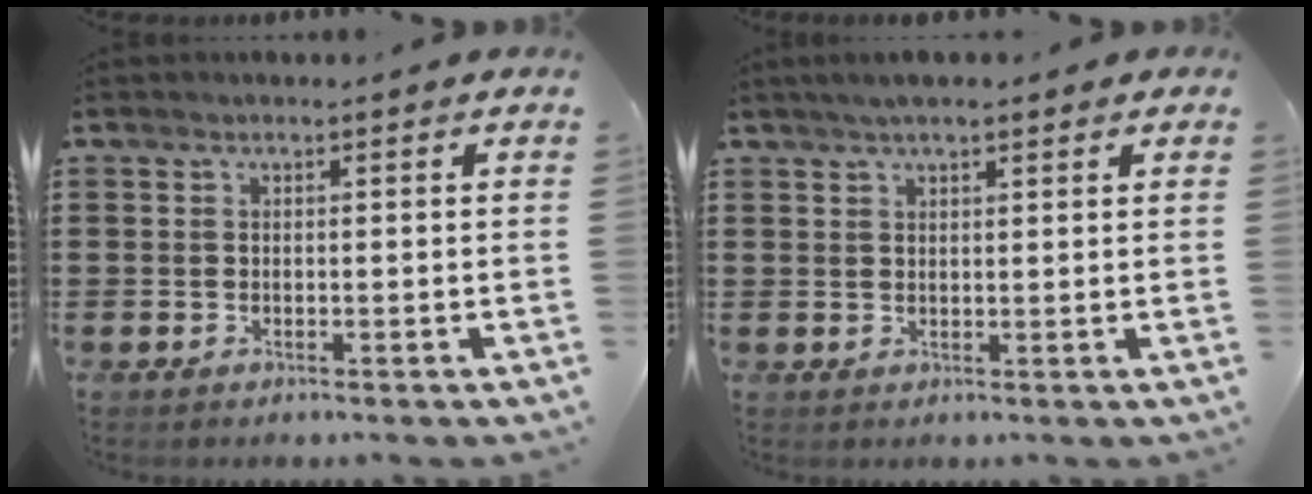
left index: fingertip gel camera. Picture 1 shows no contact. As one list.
[{"total": 2.8, "force": [2.1, 0.8, 1.8], "torque": [-0.038, 0.008, 0.037]}]